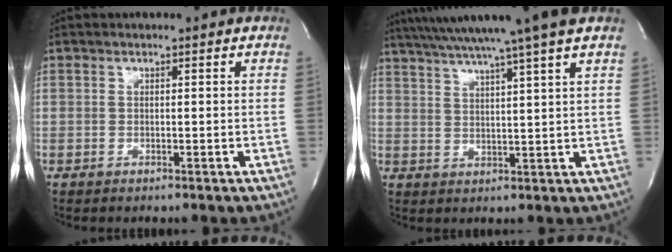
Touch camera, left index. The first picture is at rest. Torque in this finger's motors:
{"motor_torque": [0.31, -0.40, 0.87, 0.21]}